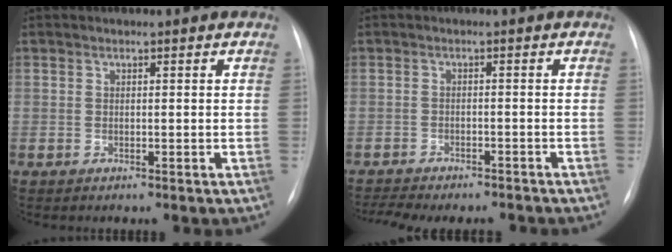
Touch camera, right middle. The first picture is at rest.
{"total": 10.4, "force": [-9.5, 2.1, 3.7], "torque": [-0.058, 0.003, -0.126]}